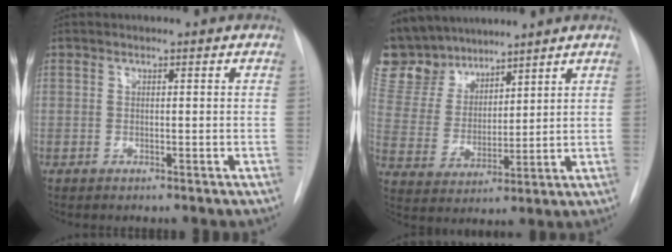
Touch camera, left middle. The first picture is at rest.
{"total": 12.7, "force": [11.3, 5.3, 2.0], "torque": [-0.052, 0.015, 0.234]}